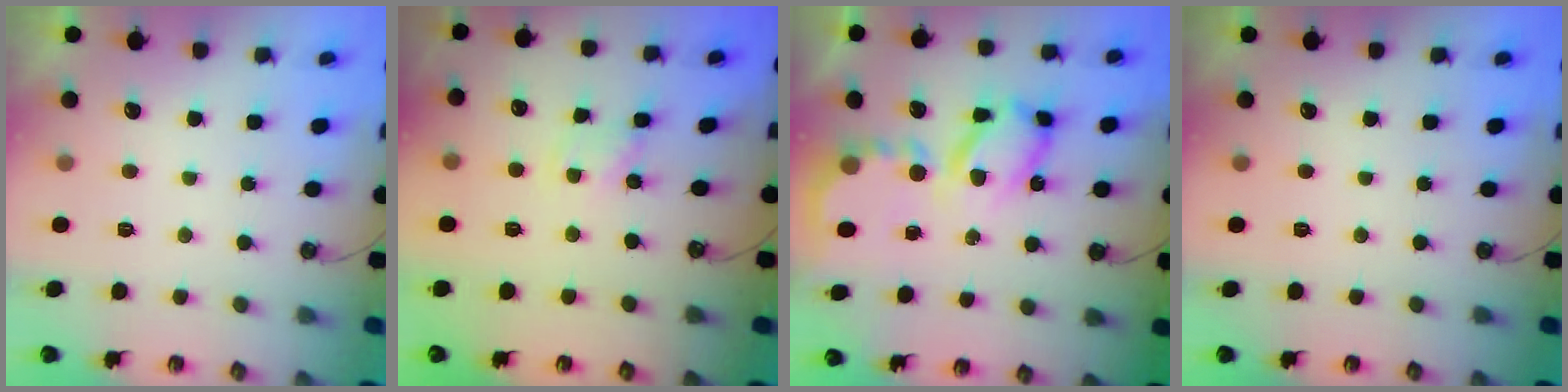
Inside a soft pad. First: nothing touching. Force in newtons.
{"total": 1.5, "press": 1.4, "slide": 0.2}
{"total": 13.0, "press": 12.9, "slide": 1.2}
{"total": 0.0}